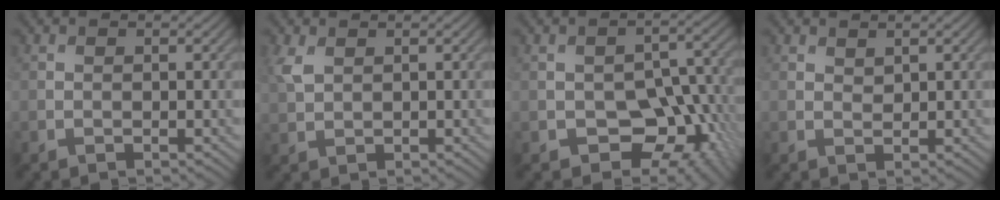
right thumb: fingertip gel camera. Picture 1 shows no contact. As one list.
[{"total": 2.5, "force": [1.3, 1.5, 1.6], "torque": [-0.048, 0.003, 0.029]}, {"total": 10.2, "force": [-4.0, 6.5, 6.6], "torque": [-0.091, -0.009, -0.062]}, {"total": 1.1, "force": [0.9, 0.4, 0.4], "torque": [-0.009, -0.002, 0.020]}]